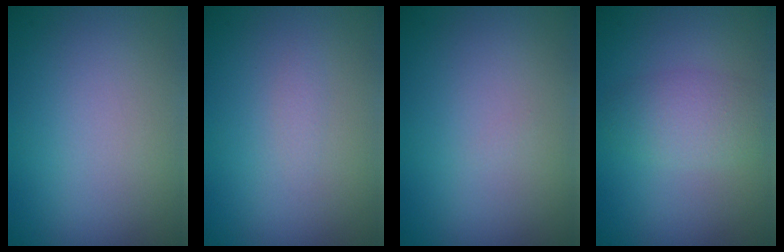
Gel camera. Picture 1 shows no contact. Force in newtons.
{"total": 0.6, "press": 0.6, "slide": 0.1}
{"total": 0.0}
{"total": 2.8, "press": 2.8, "slide": 0.1}